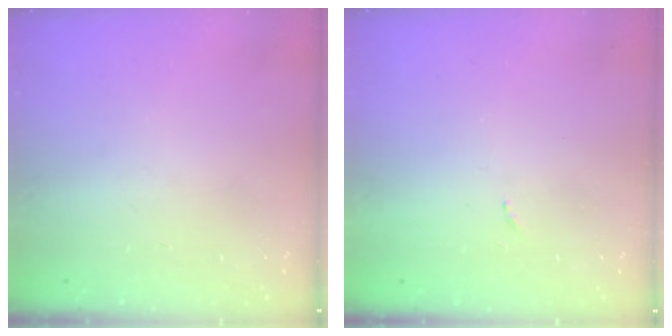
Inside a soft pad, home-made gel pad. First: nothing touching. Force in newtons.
{"total": 4.2, "press": 4.1, "slide": 0.7}